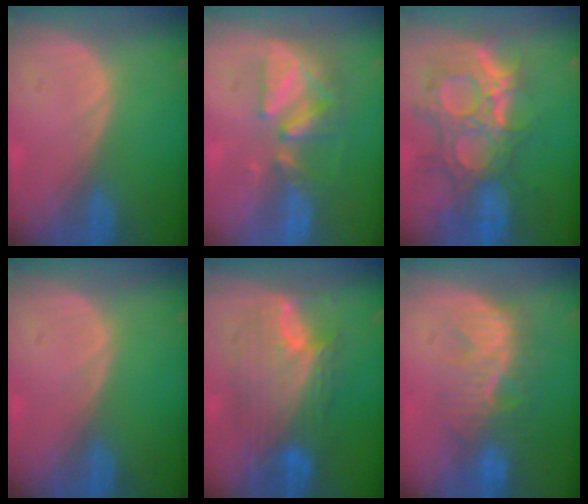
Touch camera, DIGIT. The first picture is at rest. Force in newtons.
{"total": 9.0, "press": 7.9, "slide": 4.4}
{"total": 12.5, "press": 10.9, "slide": 6.1}
{"total": 0.0}
{"total": 9.8, "press": 9.8, "slide": 0.6}
{"total": 9.0, "press": 8.3, "slide": 3.4}